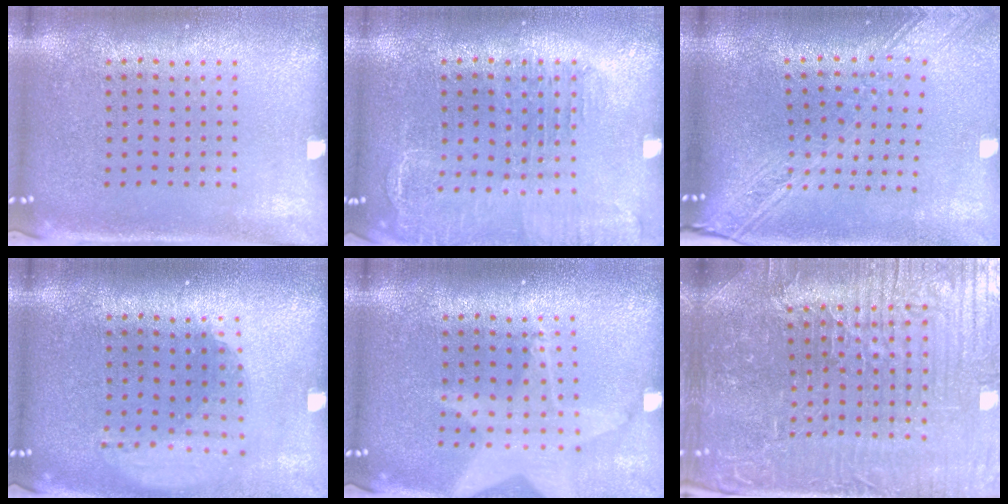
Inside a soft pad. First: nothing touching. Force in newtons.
{"total": 1.6, "press": 1.5, "slide": 0.5}
{"total": 2.6, "press": 2.1, "slide": 1.6}
{"total": 1.8, "press": 1.4, "slide": 1.2}
{"total": 2.0, "press": 1.5, "slide": 1.3}
{"total": 5.6, "press": 5.4, "slide": 1.6}